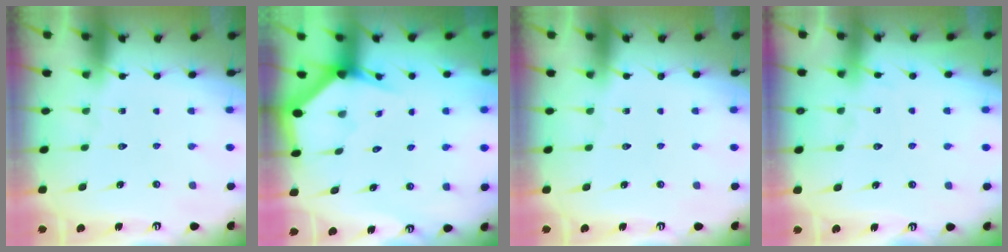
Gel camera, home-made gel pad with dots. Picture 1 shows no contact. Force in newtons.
{"total": 2.9, "press": 2.9, "slide": 0.2}
{"total": 0.0}
{"total": 6.5, "press": 6.4, "slide": 0.8}